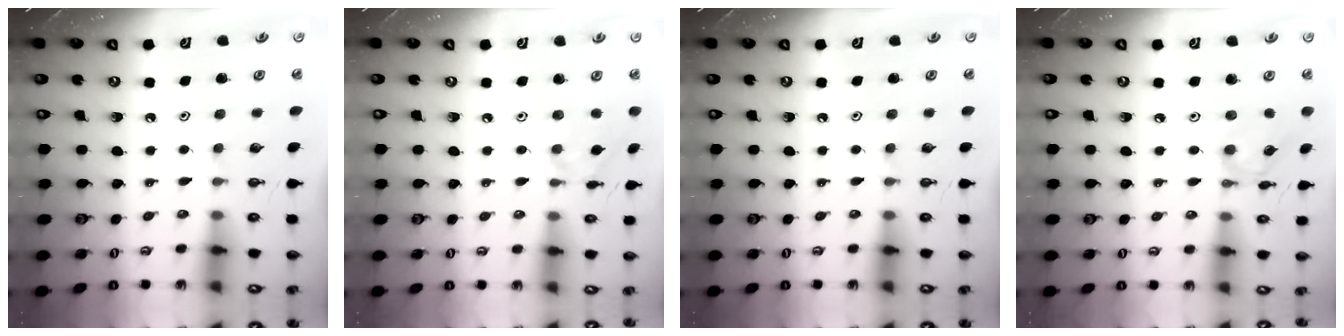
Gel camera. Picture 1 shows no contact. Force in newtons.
{"total": 2.6, "press": 2.6, "slide": 0.6}
{"total": 0.0}
{"total": 3.1, "press": 3.1, "slide": 0.1}